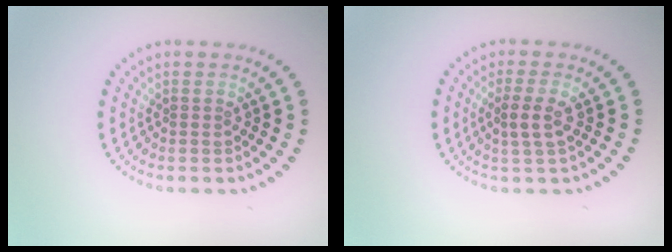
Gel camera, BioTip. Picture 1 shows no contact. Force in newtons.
{"total": 2.2, "press": 2.1, "slide": 0.8}